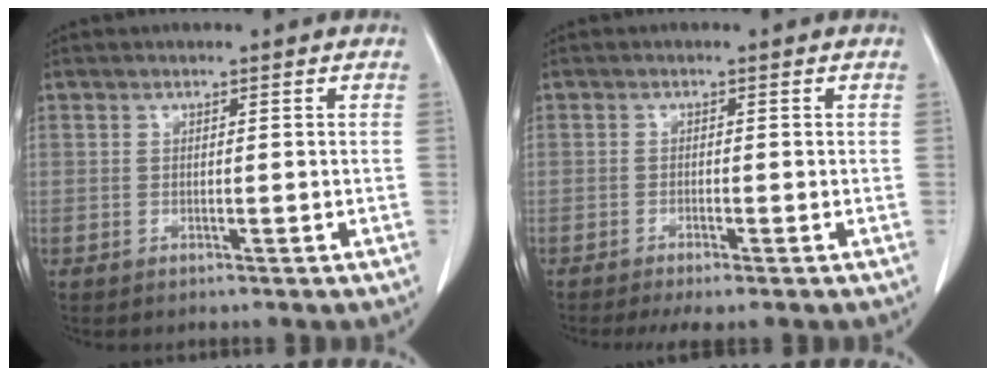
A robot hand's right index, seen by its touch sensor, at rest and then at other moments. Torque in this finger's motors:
{"motor_torque": [0.52, -0.44, 0.21, 0.05]}